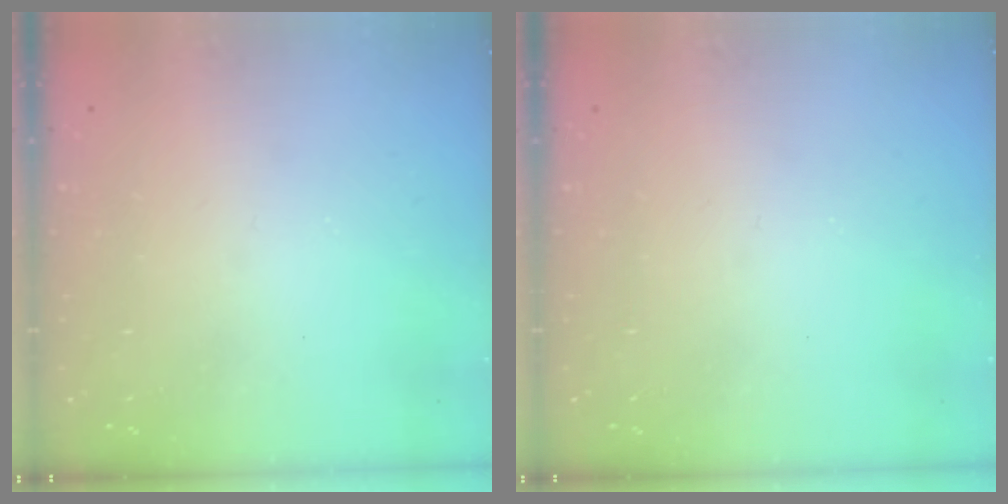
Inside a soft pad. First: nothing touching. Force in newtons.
{"total": 0.0}